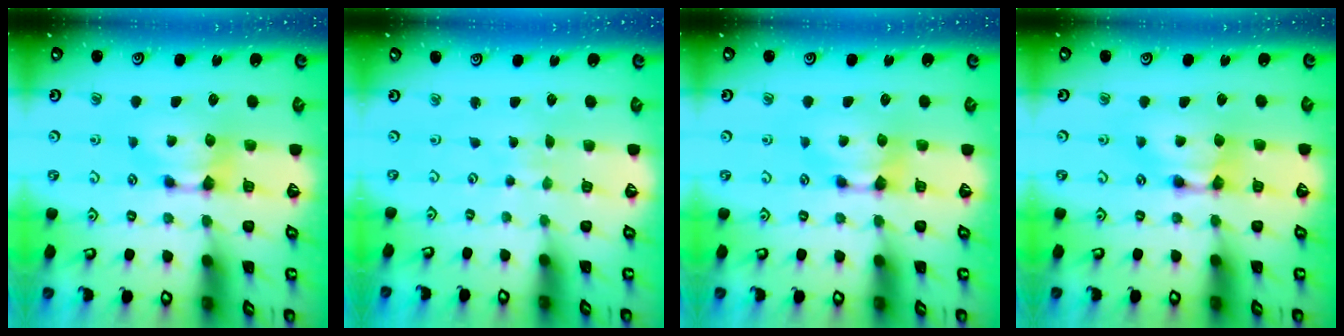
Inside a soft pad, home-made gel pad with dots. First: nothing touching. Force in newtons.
{"total": 5.2, "press": 5.2, "slide": 0.2}
{"total": 0.0}
{"total": 1.9, "press": 1.9, "slide": 0.1}